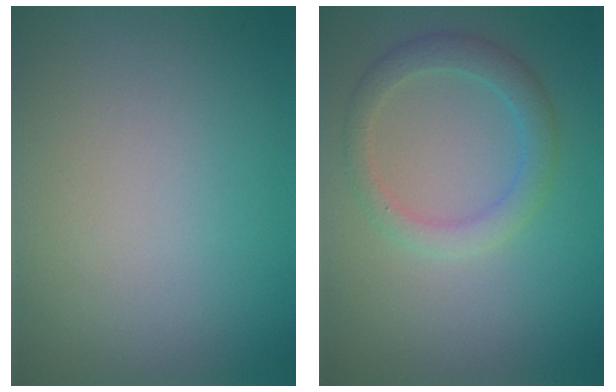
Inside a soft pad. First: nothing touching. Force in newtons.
{"total": 2.6, "press": 2.6, "slide": 0.2}